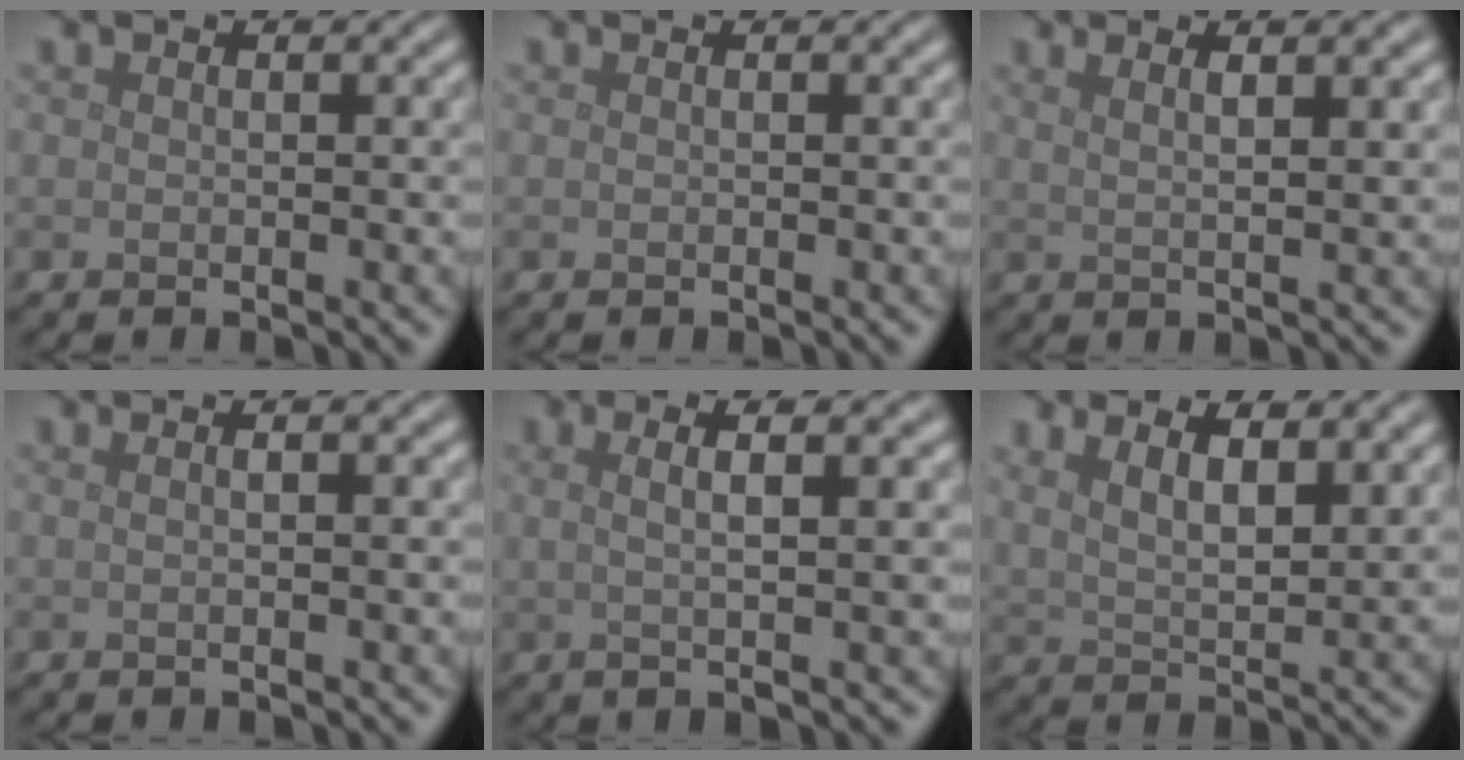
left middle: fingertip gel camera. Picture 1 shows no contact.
{"total": 0.0}
{"total": 4.1, "force": [2.2, 1.4, 3.1], "torque": [-0.019, 0.011, 0.009]}
{"total": 1.6, "force": [0.5, 0.5, 1.4], "torque": [-0.013, -0.006, 0.000]}
{"total": 4.4, "force": [1.1, 1.0, 4.2], "torque": [-0.064, 0.008, 0.013]}
{"total": 5.4, "force": [3.1, 2.1, 4.0], "torque": [-0.069, 0.002, 0.047]}